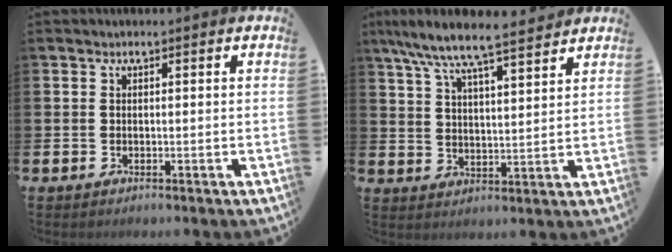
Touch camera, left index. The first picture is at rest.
{"total": 7.9, "force": [7.3, 0.8, 3.0], "torque": [-0.081, -0.045, 0.126]}